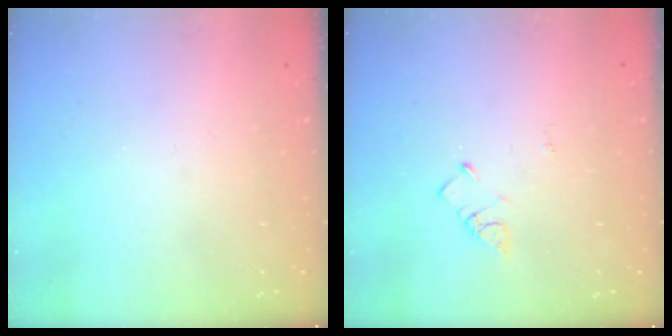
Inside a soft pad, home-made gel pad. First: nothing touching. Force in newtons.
{"total": 2.8, "press": 2.8, "slide": 0.5}